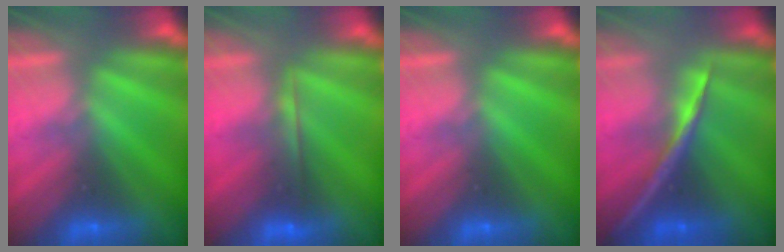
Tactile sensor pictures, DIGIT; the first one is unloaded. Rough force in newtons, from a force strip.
{"total": 2.0}
{"total": 0.0}
{"total": 1.8}